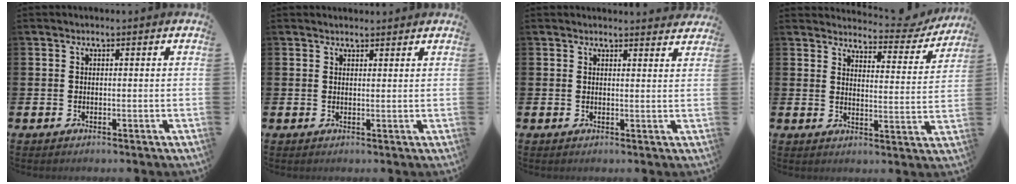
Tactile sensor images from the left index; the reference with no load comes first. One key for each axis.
{"total": 1.4, "fx": 1.4, "fy": 0.3, "fz": 0.0, "tx": 0.007, "ty": -0.004, "tz": 0.024}
{"total": 1.9, "fx": 1.9, "fy": 0.1, "fz": -0.2, "tx": 0.009, "ty": -0.014, "tz": 0.033}
{"total": 4.1, "fx": 4.0, "fy": 0.9, "fz": 0.8, "tx": -0.023, "ty": -0.031, "tz": 0.062}